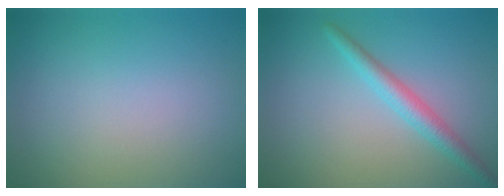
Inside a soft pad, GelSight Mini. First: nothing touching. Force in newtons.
{"total": 2.5, "press": 2.5, "slide": 0.1}